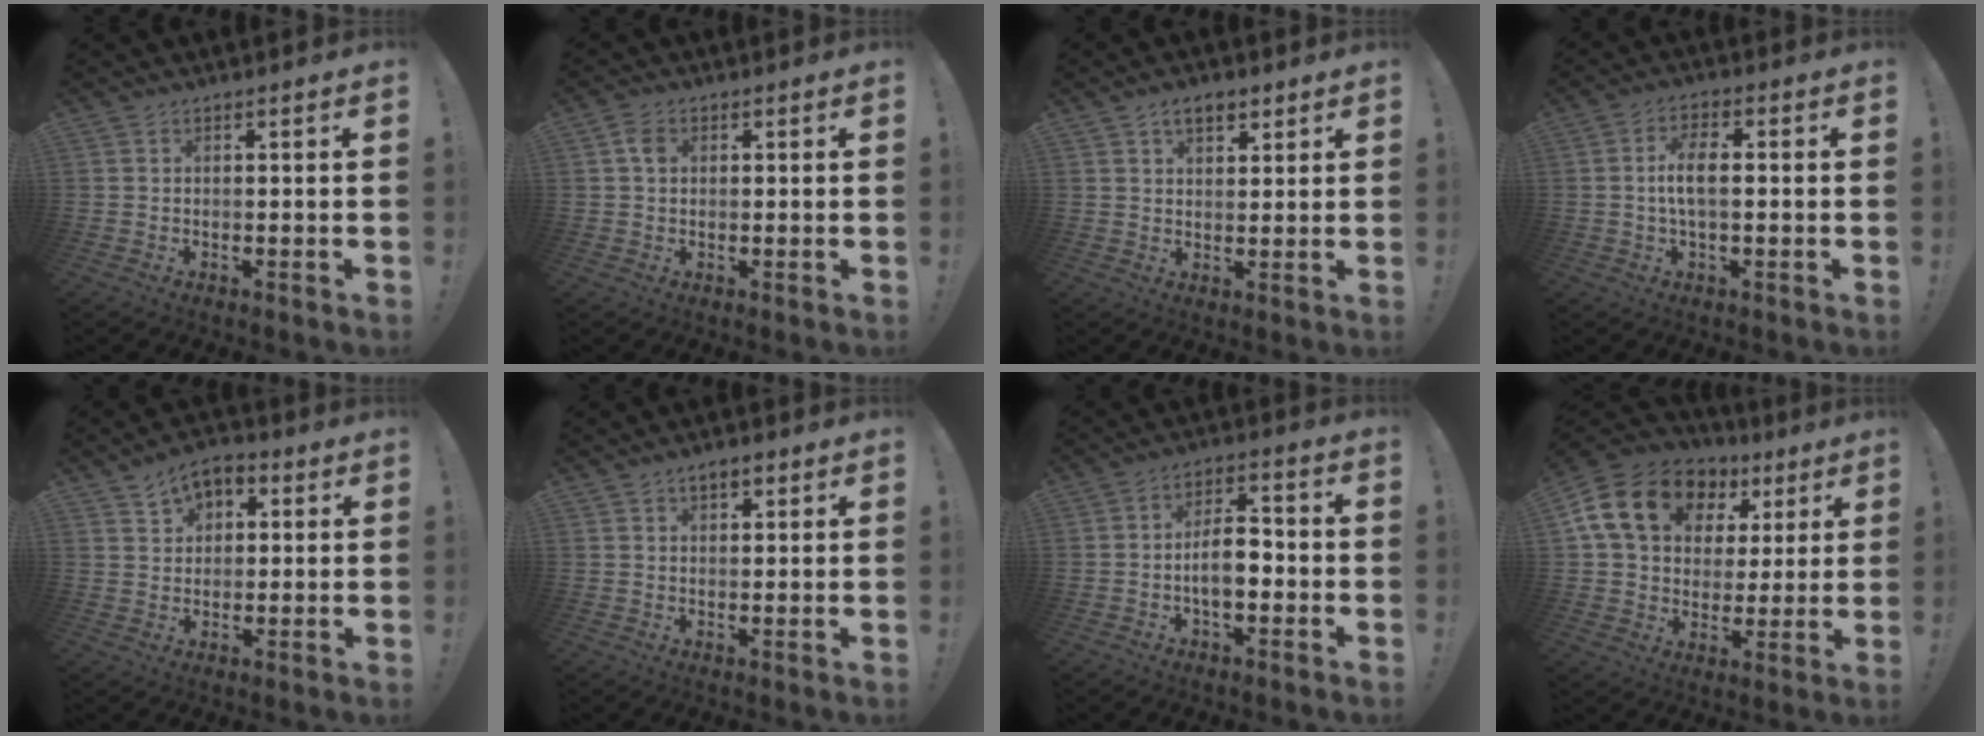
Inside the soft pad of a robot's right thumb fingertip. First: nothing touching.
{"total": 3.4, "force": [0.8, 2.4, 2.3], "torque": [-0.030, 0.001, 0.013]}
{"total": 5.3, "force": [3.0, 3.2, 3.0], "torque": [-0.041, -0.006, 0.053]}
{"total": 7.0, "force": [-0.1, 2.9, 6.4], "torque": [-0.122, 0.003, -0.005]}
{"total": 6.3, "force": [3.3, 4.6, 2.8], "torque": [-0.041, -0.013, 0.060]}
{"total": 3.2, "force": [1.7, 1.9, 2.0], "torque": [-0.026, -0.001, 0.027]}
{"total": 9.0, "force": [-2.3, 4.8, 7.3], "torque": [-0.121, 0.015, -0.042]}
{"total": 20.2, "force": [7.9, 14.3, 12.0], "torque": [-0.199, -0.013, 0.157]}